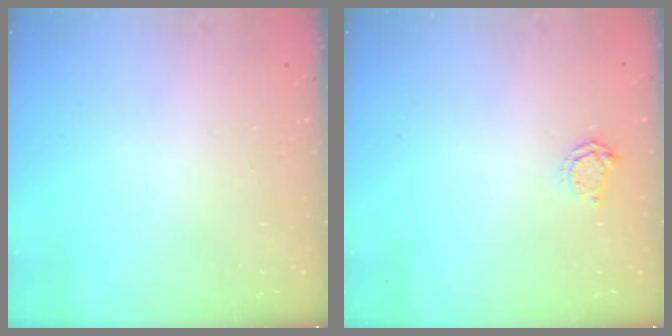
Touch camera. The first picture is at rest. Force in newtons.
{"total": 4.4, "press": 4.3, "slide": 0.5}